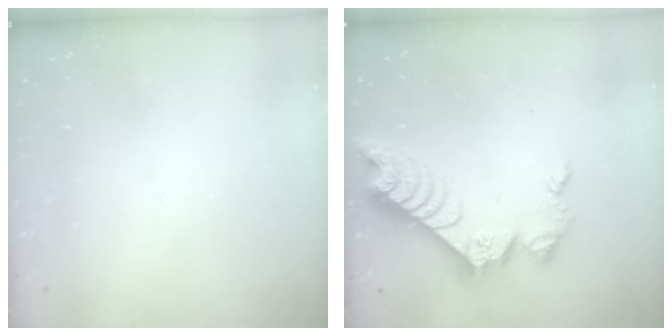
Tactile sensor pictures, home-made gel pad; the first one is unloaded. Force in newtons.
{"total": 9.9, "press": 9.9, "slide": 0.8}